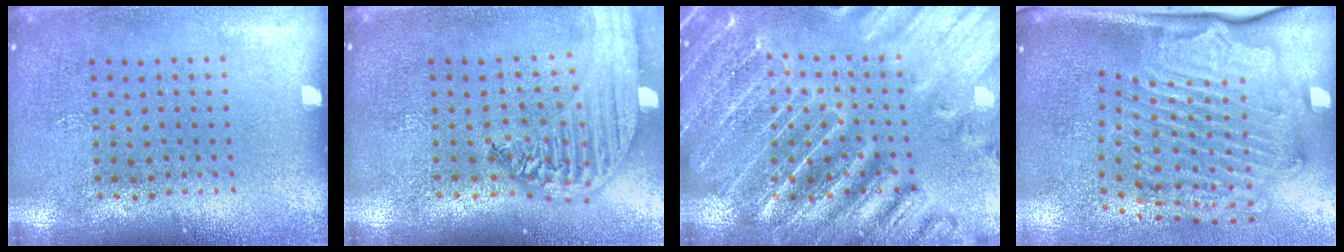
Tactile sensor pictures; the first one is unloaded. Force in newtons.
{"total": 2.9, "press": 2.3, "slide": 1.8}
{"total": 3.5, "press": 3.4, "slide": 0.8}
{"total": 2.5, "press": 2.2, "slide": 1.2}